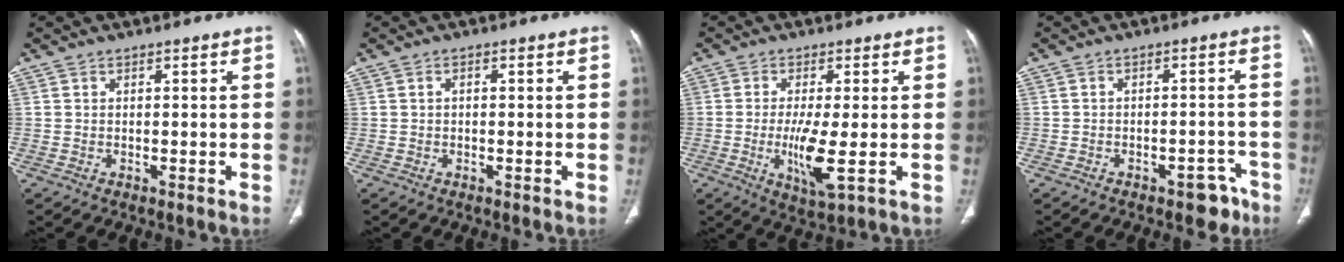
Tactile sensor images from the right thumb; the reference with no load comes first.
{"total": 0.9, "force": [0.1, 0.6, 0.7], "torque": [-0.011, 0.004, -0.001]}
{"total": 7.8, "force": [-1.2, 1.5, 7.5], "torque": [-0.153, -0.022, -0.022]}
{"total": 5.0, "force": [-3.5, 2.7, 2.5], "torque": [-0.011, 0.031, -0.042]}